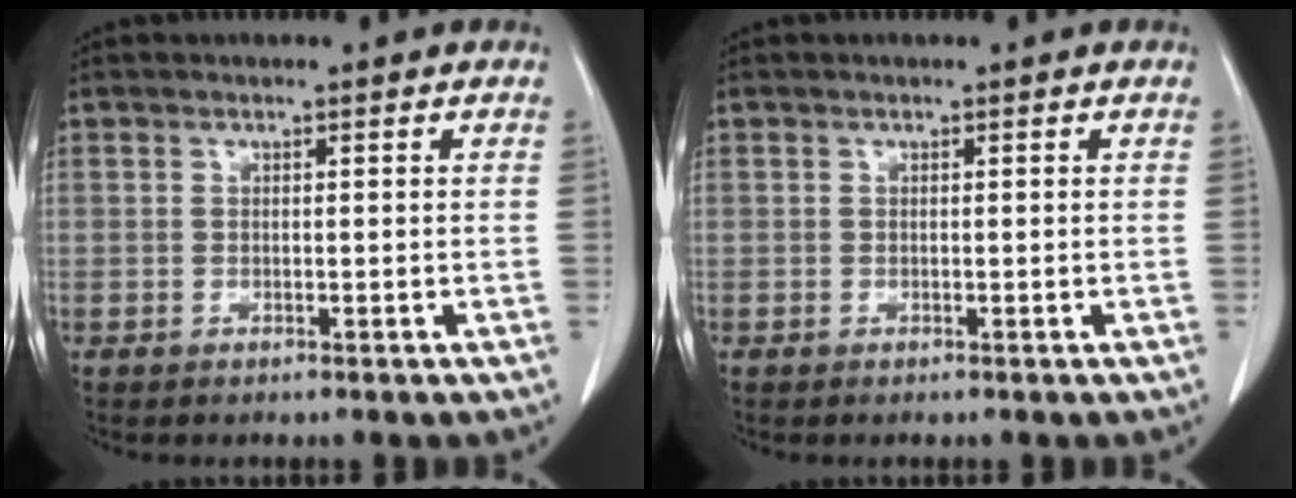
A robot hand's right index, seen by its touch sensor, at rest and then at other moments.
{"total": 0.0}